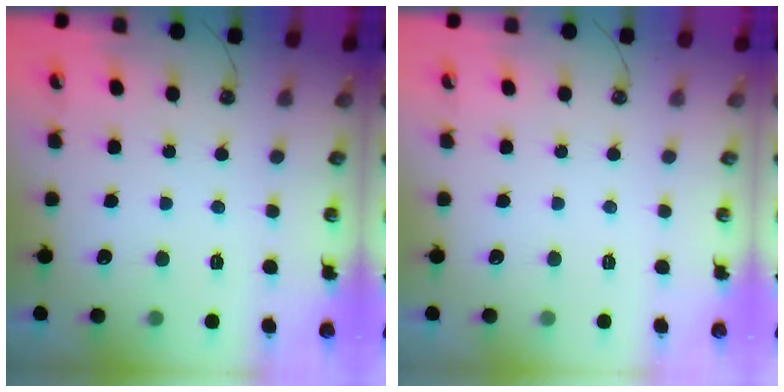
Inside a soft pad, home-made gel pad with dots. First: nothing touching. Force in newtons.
{"total": 0.0}